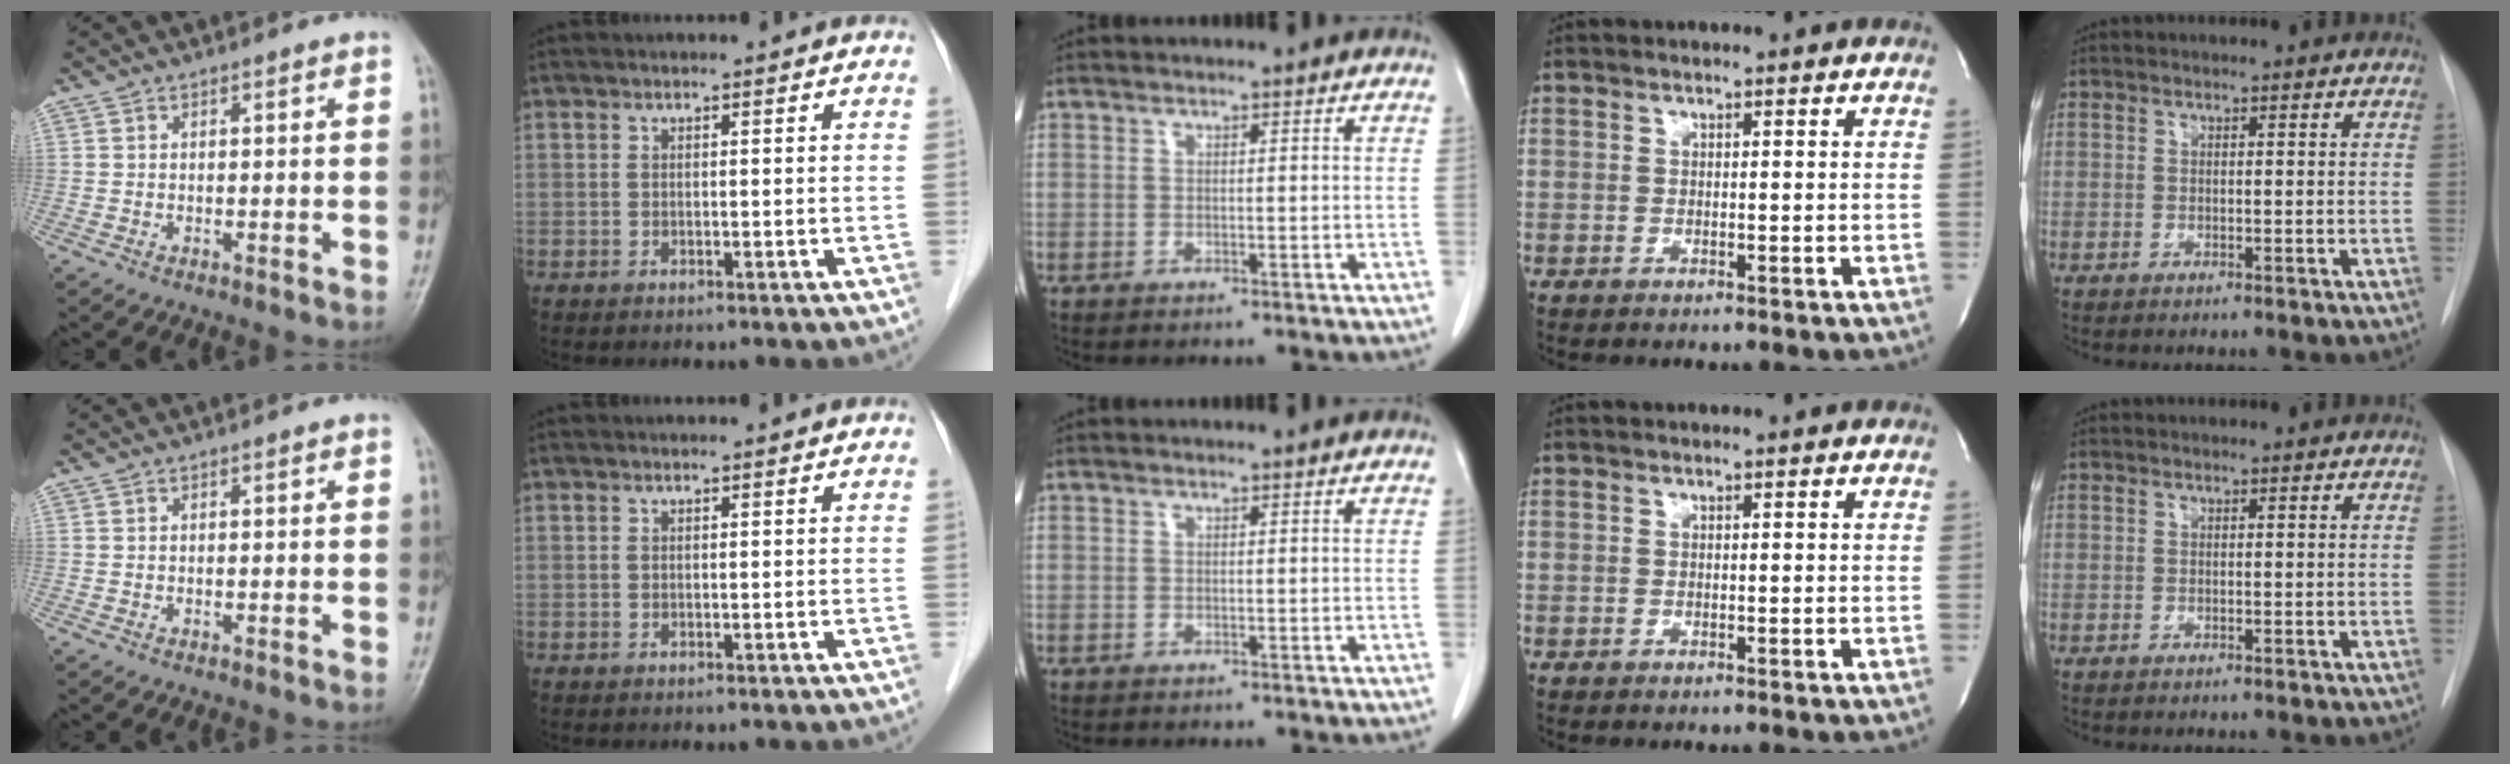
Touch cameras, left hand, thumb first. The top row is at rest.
{}